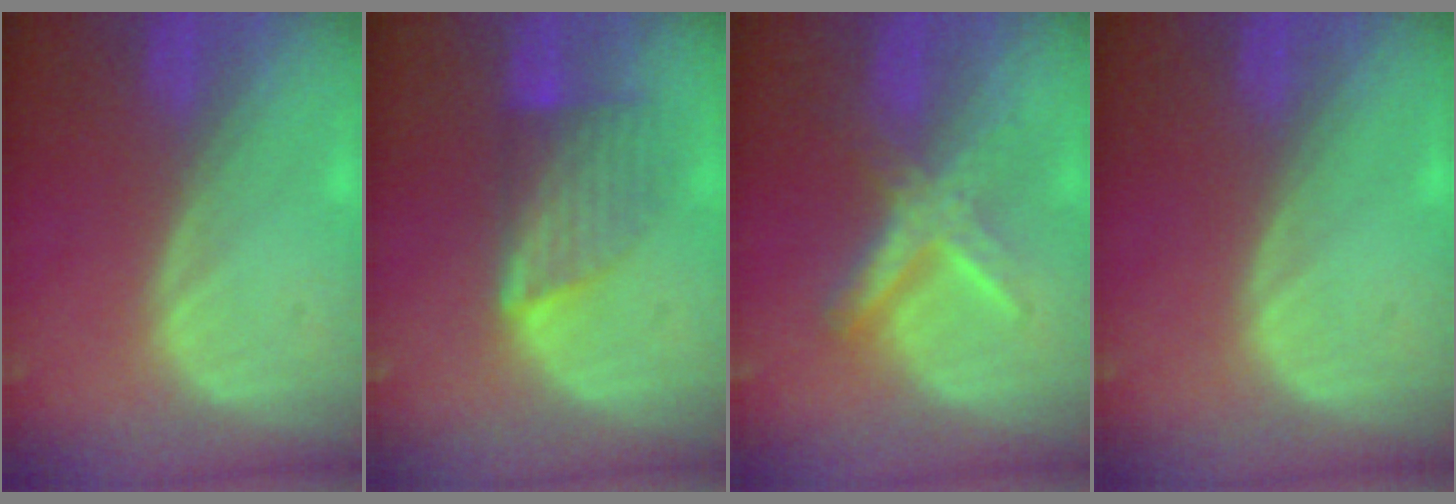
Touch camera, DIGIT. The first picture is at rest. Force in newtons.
{"total": 6.9, "press": 6.5, "slide": 2.2}
{"total": 6.1, "press": 6.1, "slide": 0.2}
{"total": 0.0}